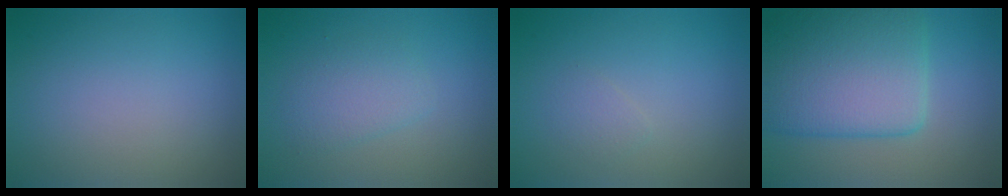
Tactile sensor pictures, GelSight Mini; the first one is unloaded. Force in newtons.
{"total": 2.3, "press": 2.3, "slide": 0.0}
{"total": 0.9, "press": 0.9, "slide": 0.1}
{"total": 8.6, "press": 8.6, "slide": 0.3}